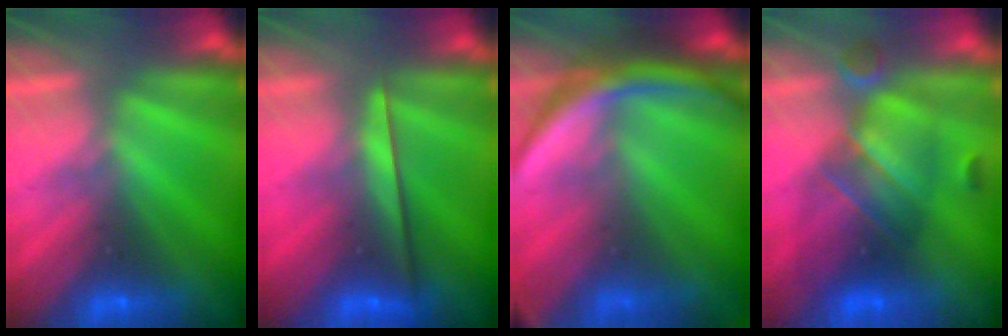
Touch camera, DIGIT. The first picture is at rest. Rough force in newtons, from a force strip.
{"total": 2.3}
{"total": 9.8}
{"total": 8.2}